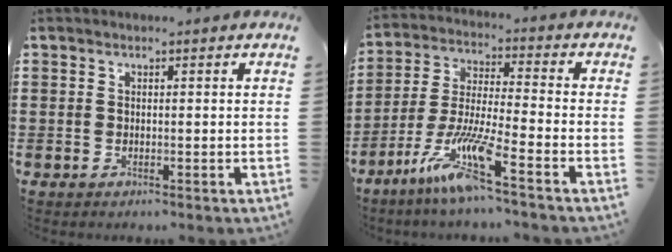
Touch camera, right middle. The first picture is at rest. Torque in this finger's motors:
{"motor_torque": [1.69, -0.45, 0.73, 0.18]}